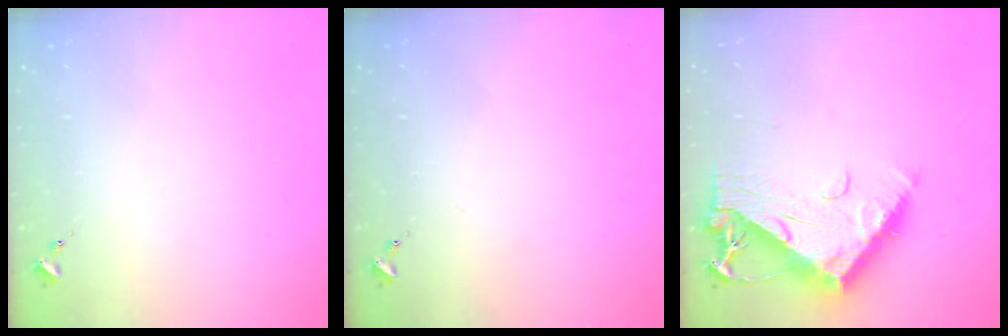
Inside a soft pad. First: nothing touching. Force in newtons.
{"total": 0.0}
{"total": 12.0, "press": 11.9, "slide": 1.4}